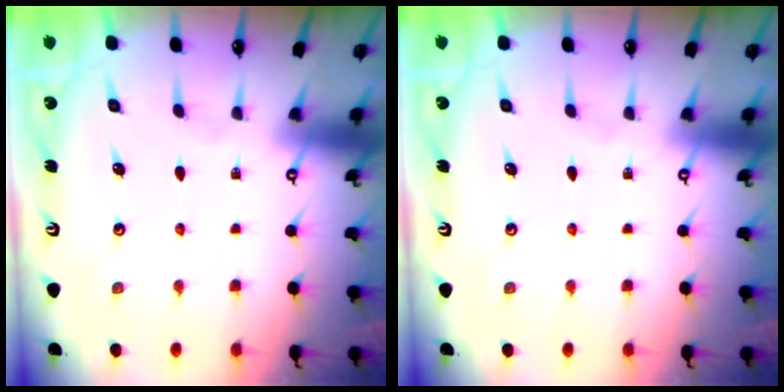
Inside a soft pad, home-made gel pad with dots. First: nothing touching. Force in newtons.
{"total": 0.0}